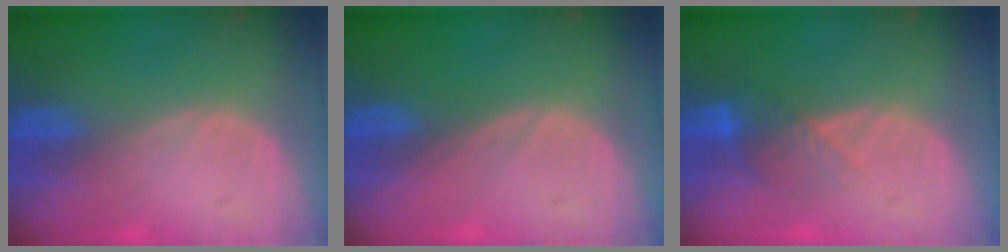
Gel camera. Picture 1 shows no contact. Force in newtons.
{"total": 0.0}
{"total": 4.2, "press": 3.8, "slide": 1.7}